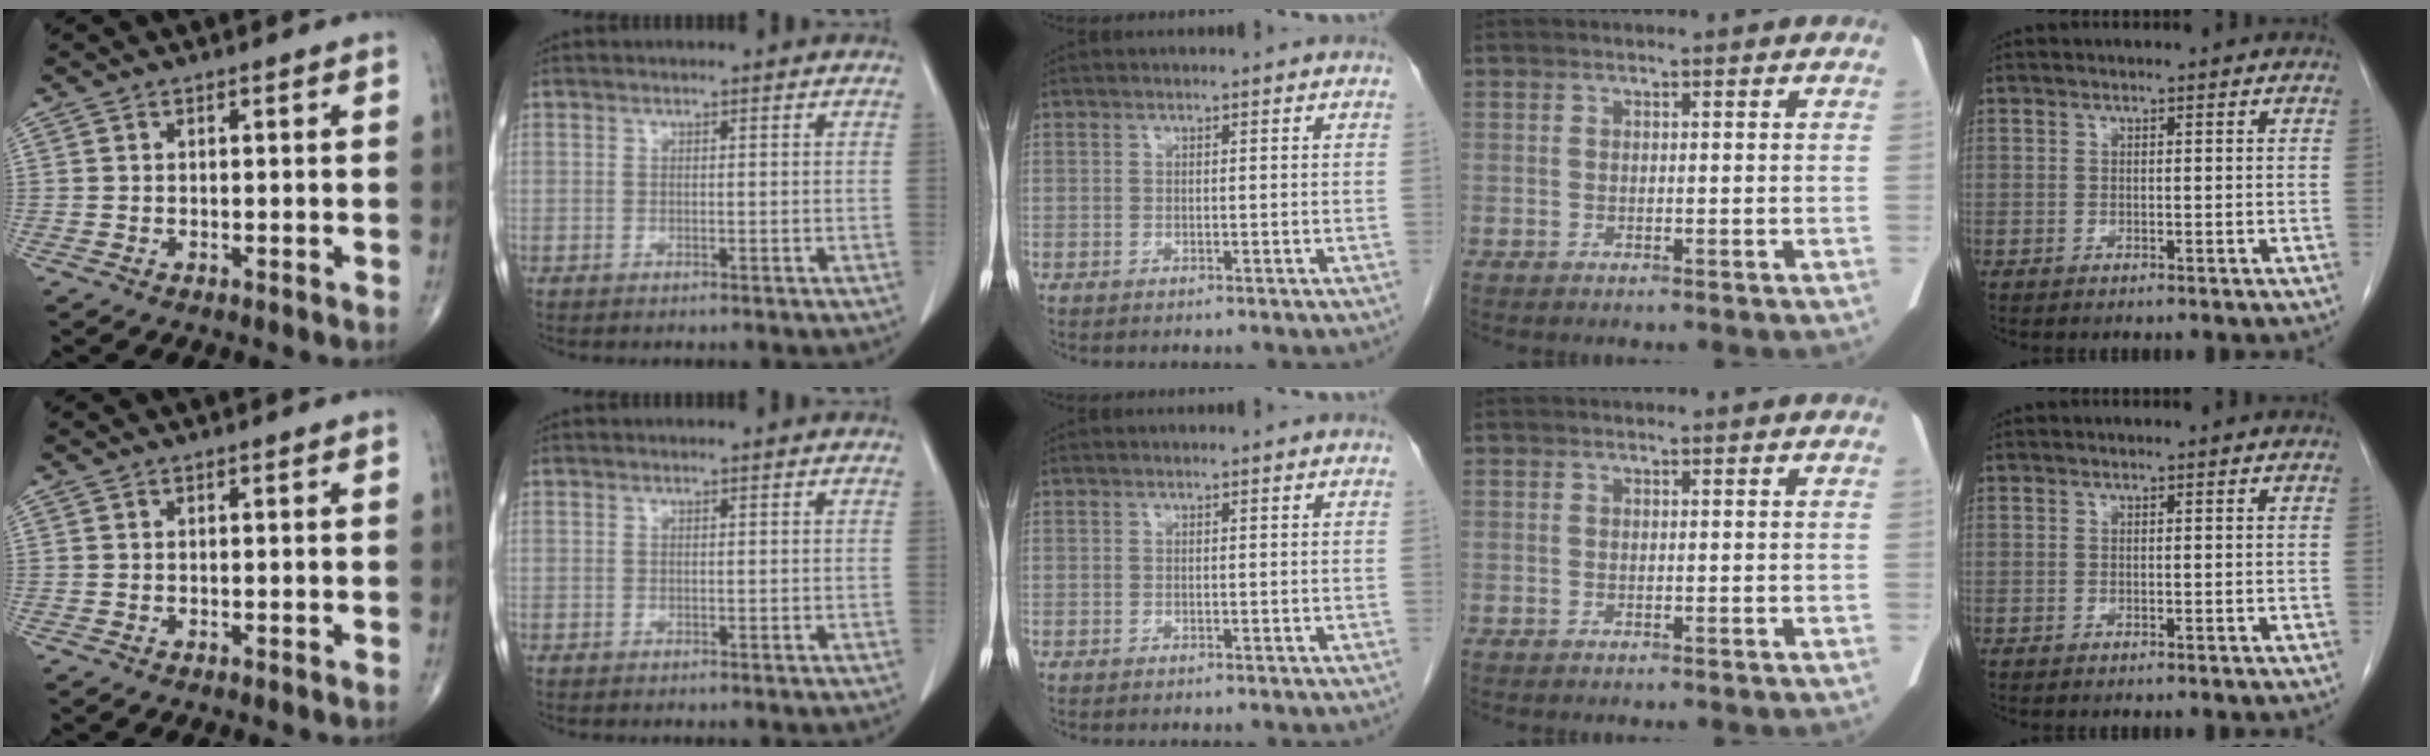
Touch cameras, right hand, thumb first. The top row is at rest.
{}